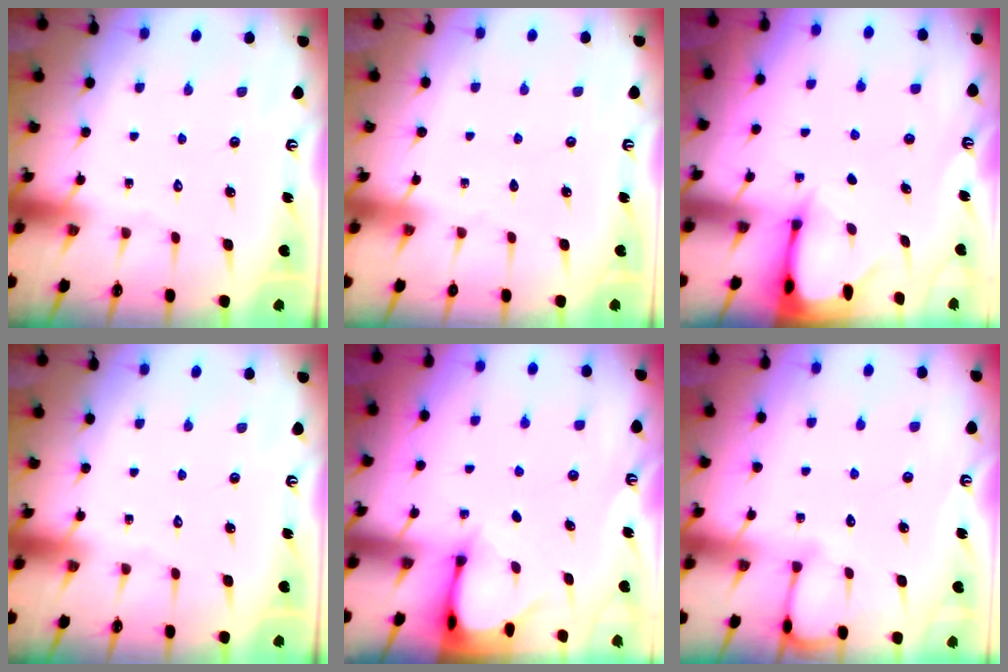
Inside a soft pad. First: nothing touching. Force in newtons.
{"total": 0.5, "press": 0.2, "slide": 0.5}
{"total": 2.6, "press": 2.5, "slide": 0.3}
{"total": 0.0}
{"total": 3.1, "press": 3.1, "slide": 0.2}
{"total": 3.8, "press": 3.8, "slide": 0.3}